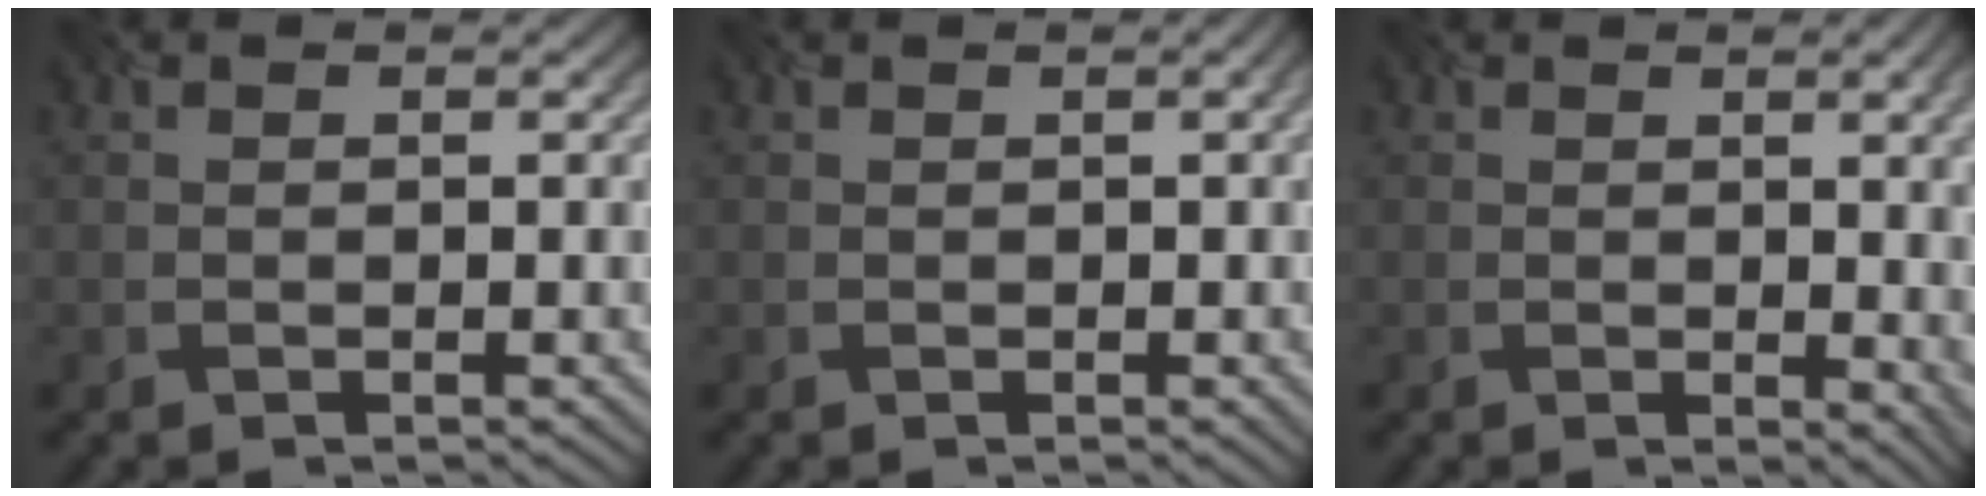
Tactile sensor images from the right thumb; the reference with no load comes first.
{"total": 2.1, "force": [0.3, 0.9, 1.8], "torque": [-0.010, 0.008, 0.001]}
{"total": 7.9, "force": [0.0, 2.9, 7.4], "torque": [-0.062, 0.013, 0.008]}